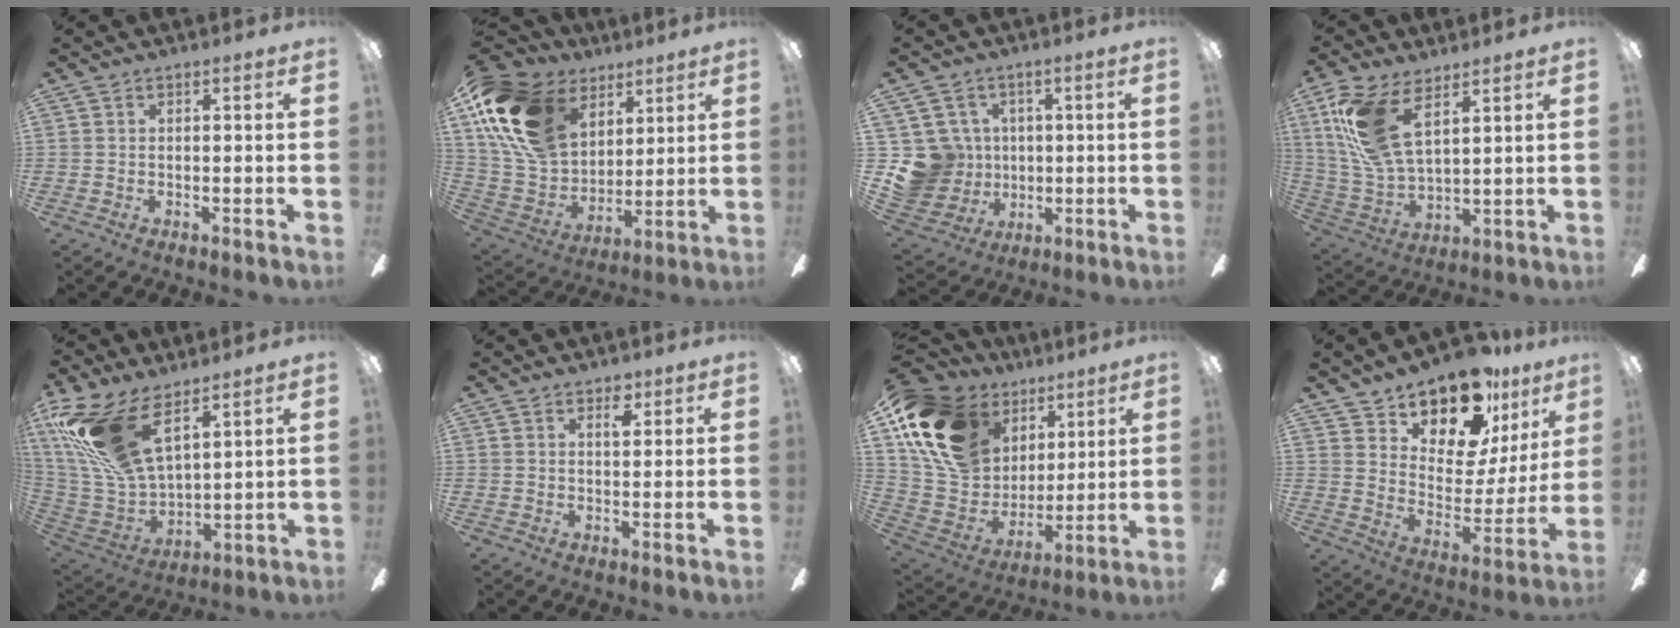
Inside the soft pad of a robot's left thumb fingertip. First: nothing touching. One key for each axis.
{"total": 21.3, "fx": 10.6, "fy": 13.9, "fz": 12.2, "tx": -0.283, "ty": -0.030, "tz": 0.198}
{"total": 12.3, "fx": 0.7, "fy": 11.8, "fz": 3.1, "tx": -0.110, "ty": -0.006, "tz": 0.023}
{"total": 15.4, "fx": 7.6, "fy": 6.8, "fz": 11.5, "tx": -0.263, "ty": -0.022, "tz": 0.139}
{"total": 22.3, "fx": 12.4, "fy": 10.5, "fz": 15.2, "tx": -0.340, "ty": -0.050, "tz": 0.223}
{"total": 3.3, "fx": 2.1, "fy": 1.6, "fz": 2.0, "tx": -0.011, "ty": -0.011, "tz": 0.032}
{"total": 20.3, "fx": 10.4, "fy": 13.9, "fz": 10.5, "tx": -0.230, "ty": -0.028, "tz": 0.200}
{"total": 17.7, "fx": 14.0, "fy": 7.6, "fz": 7.5, "tx": -0.127, "ty": -0.104, "tz": 0.246}